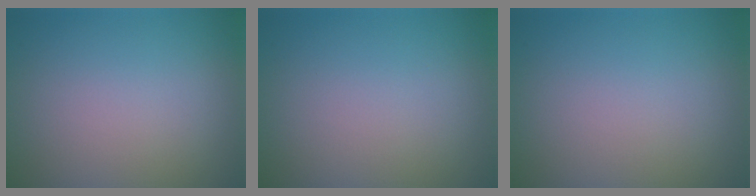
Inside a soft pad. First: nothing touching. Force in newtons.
{"total": 0.0}
{"total": 0.0}